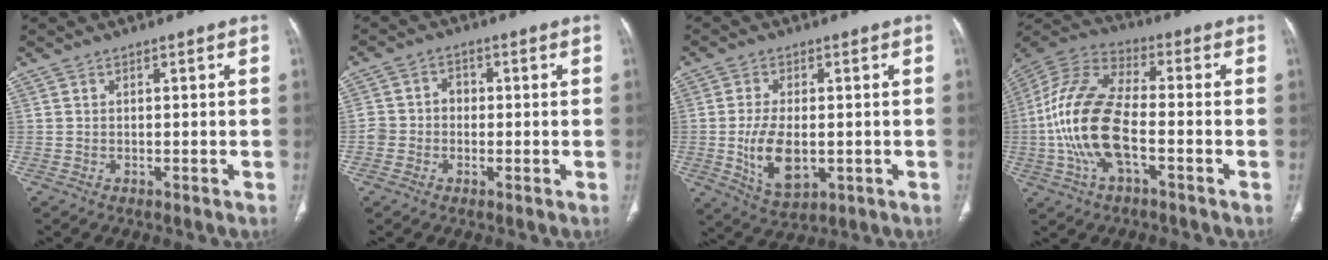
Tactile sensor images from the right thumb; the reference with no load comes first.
{"total": 4.5, "force": [-0.8, 4.1, 1.7], "torque": [-0.016, 0.021, -0.020]}
{"total": 9.6, "force": [-1.2, 5.3, 7.9], "torque": [-0.143, -0.010, -0.011]}
{"total": 17.2, "force": [-3.4, 7.6, 15.0], "torque": [-0.323, 0.030, -0.068]}